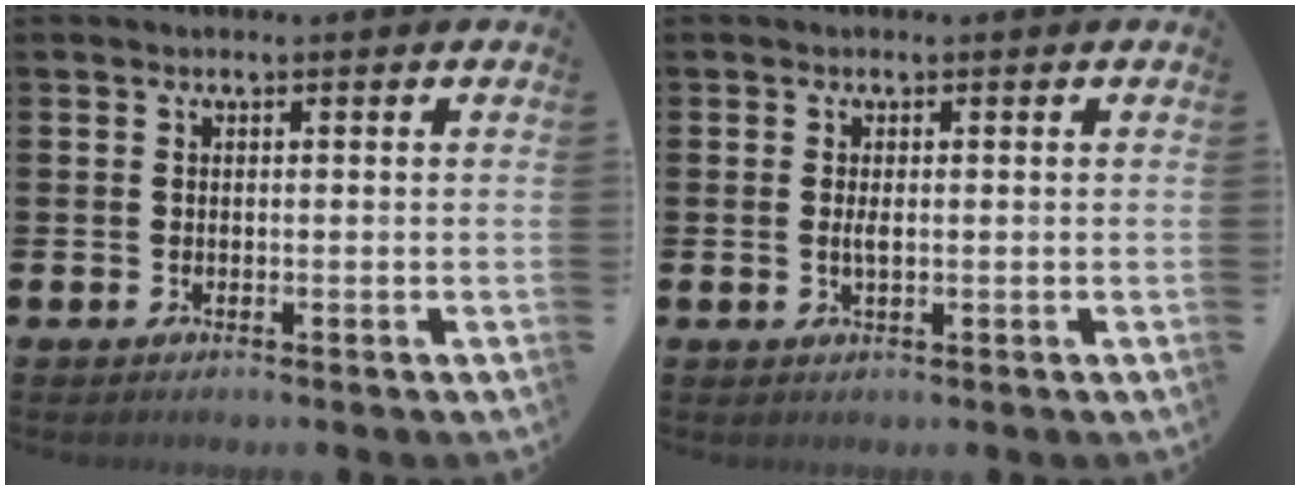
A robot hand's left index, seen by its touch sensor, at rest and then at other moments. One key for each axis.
{"total": 1.2, "fx": 0.1, "fy": 0.4, "fz": 1.2, "tx": -0.020, "ty": 0.002, "tz": -0.001}